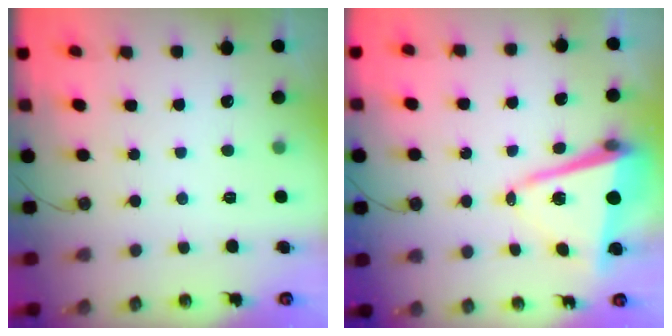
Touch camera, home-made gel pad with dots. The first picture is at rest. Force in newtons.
{"total": 10.5, "press": 10.3, "slide": 1.8}